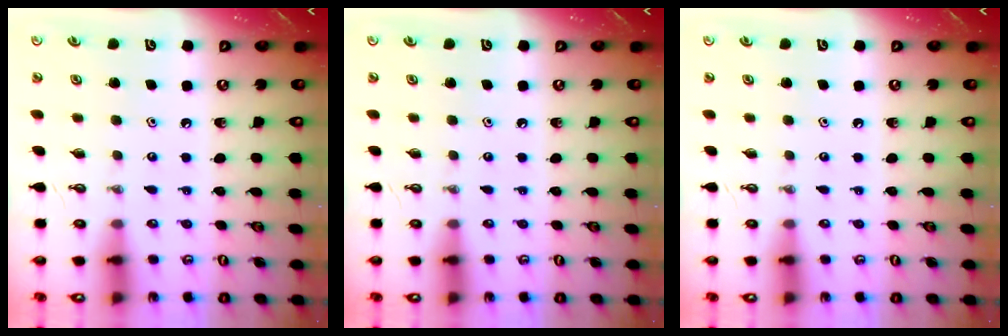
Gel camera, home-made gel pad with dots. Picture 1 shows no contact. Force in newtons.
{"total": 0.0}
{"total": 0.0}